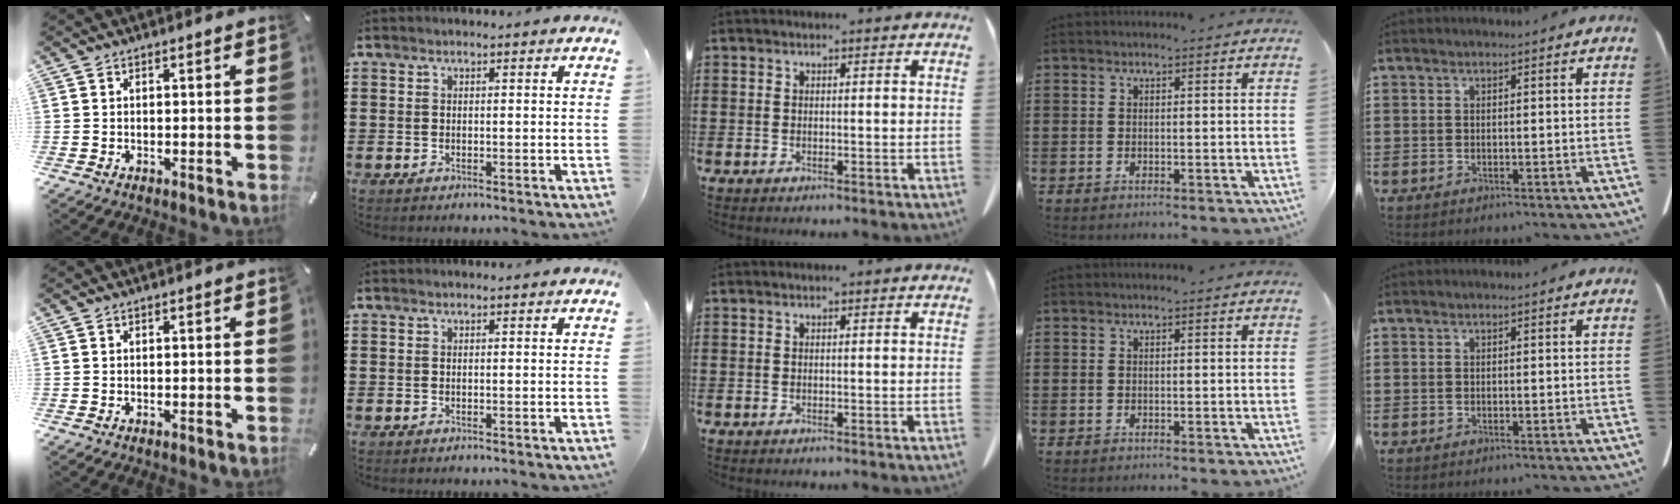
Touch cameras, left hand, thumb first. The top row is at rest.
{}